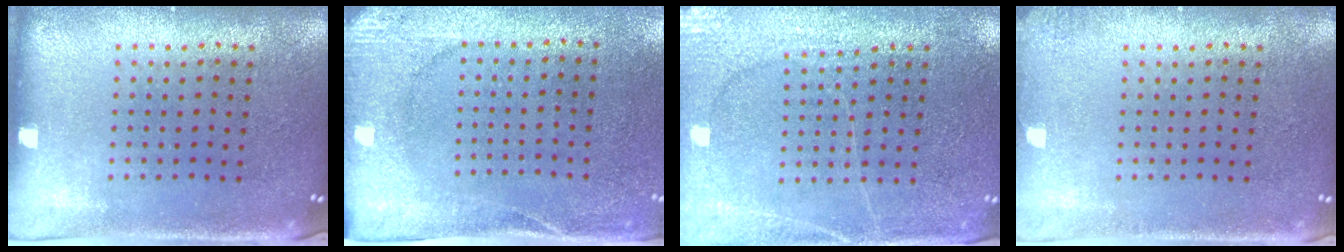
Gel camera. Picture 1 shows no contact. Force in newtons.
{"total": 2.7, "press": 2.2, "slide": 1.5}
{"total": 2.8, "press": 2.7, "slide": 0.7}
{"total": 1.0, "press": 1.0, "slide": 0.1}